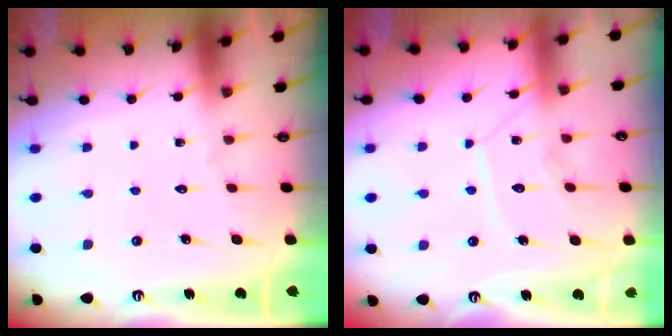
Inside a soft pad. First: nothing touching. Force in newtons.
{"total": 10.5, "press": 10.4, "slide": 0.9}